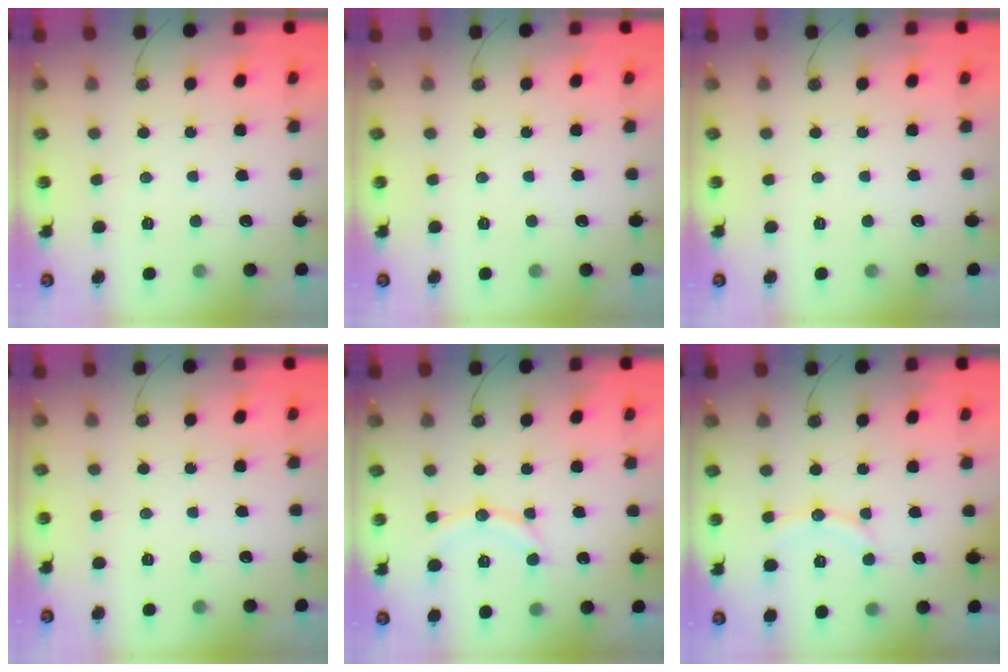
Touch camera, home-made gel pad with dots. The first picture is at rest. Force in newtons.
{"total": 0.0}
{"total": 0.0}
{"total": 0.0}
{"total": 9.4, "press": 9.4, "slide": 0.9}
{"total": 7.6, "press": 7.5, "slide": 0.8}